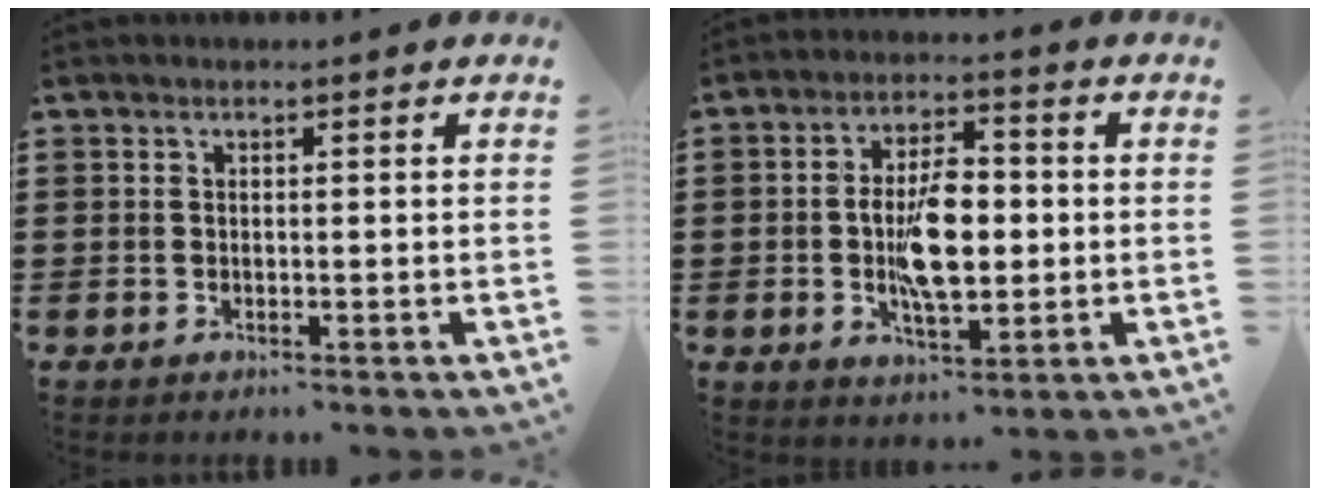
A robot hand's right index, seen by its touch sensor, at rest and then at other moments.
{"total": 9.0, "force": [-0.7, 4.0, 8.1], "torque": [-0.155, 0.003, -0.018]}